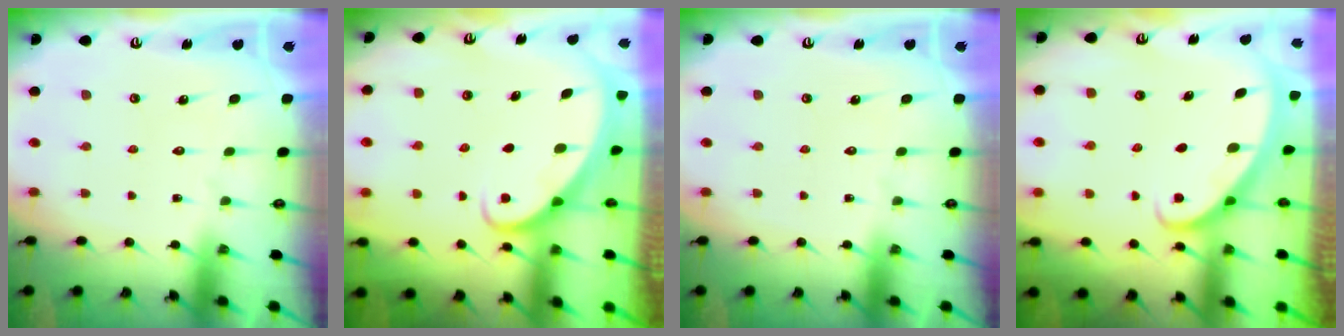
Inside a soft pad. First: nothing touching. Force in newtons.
{"total": 2.4, "press": 2.4, "slide": 0.2}
{"total": 0.0}
{"total": 2.6, "press": 2.6, "slide": 0.1}